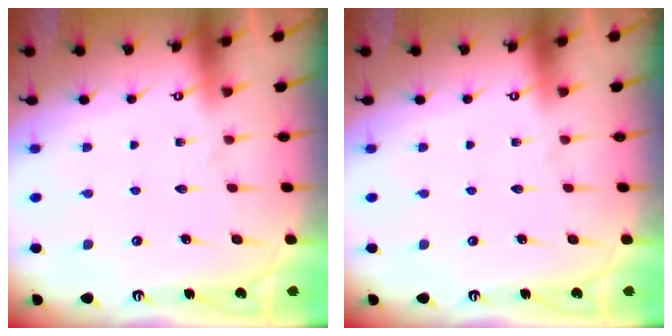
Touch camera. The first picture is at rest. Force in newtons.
{"total": 0.0}